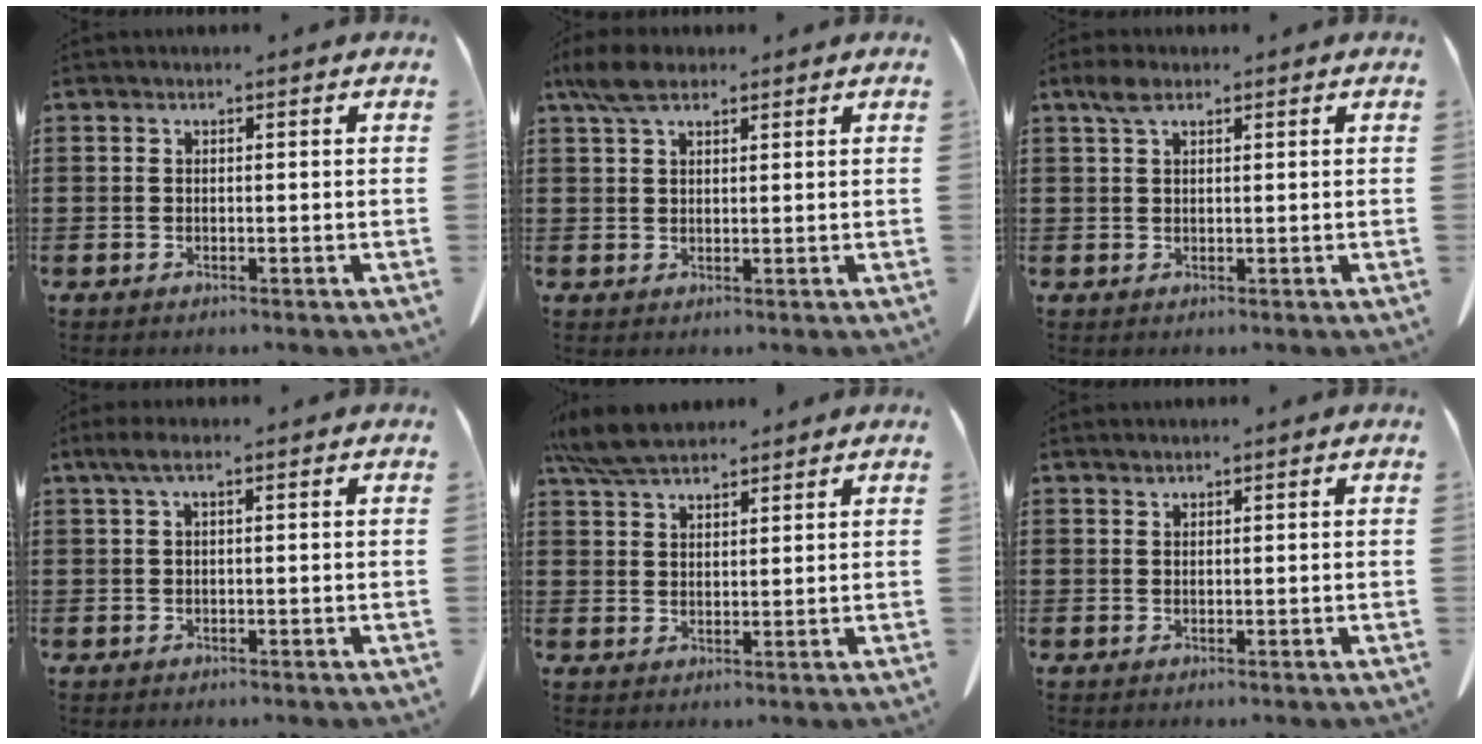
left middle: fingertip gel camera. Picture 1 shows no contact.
{"total": 4.7, "force": [3.3, 2.1, 2.7], "torque": [-0.062, 0.005, 0.061]}
{"total": 2.5, "force": [1.5, 1.3, 1.6], "torque": [-0.037, 0.007, 0.027]}
{"total": 2.1, "force": [0.3, 0.4, 2.1], "torque": [-0.045, 0.000, 0.002]}
{"total": 6.3, "force": [5.5, 1.9, 2.5], "torque": [-0.067, -0.006, 0.105]}
{"total": 0.6, "force": [0.6, 0.1, 0.0], "torque": [-0.003, 0.001, 0.012]}